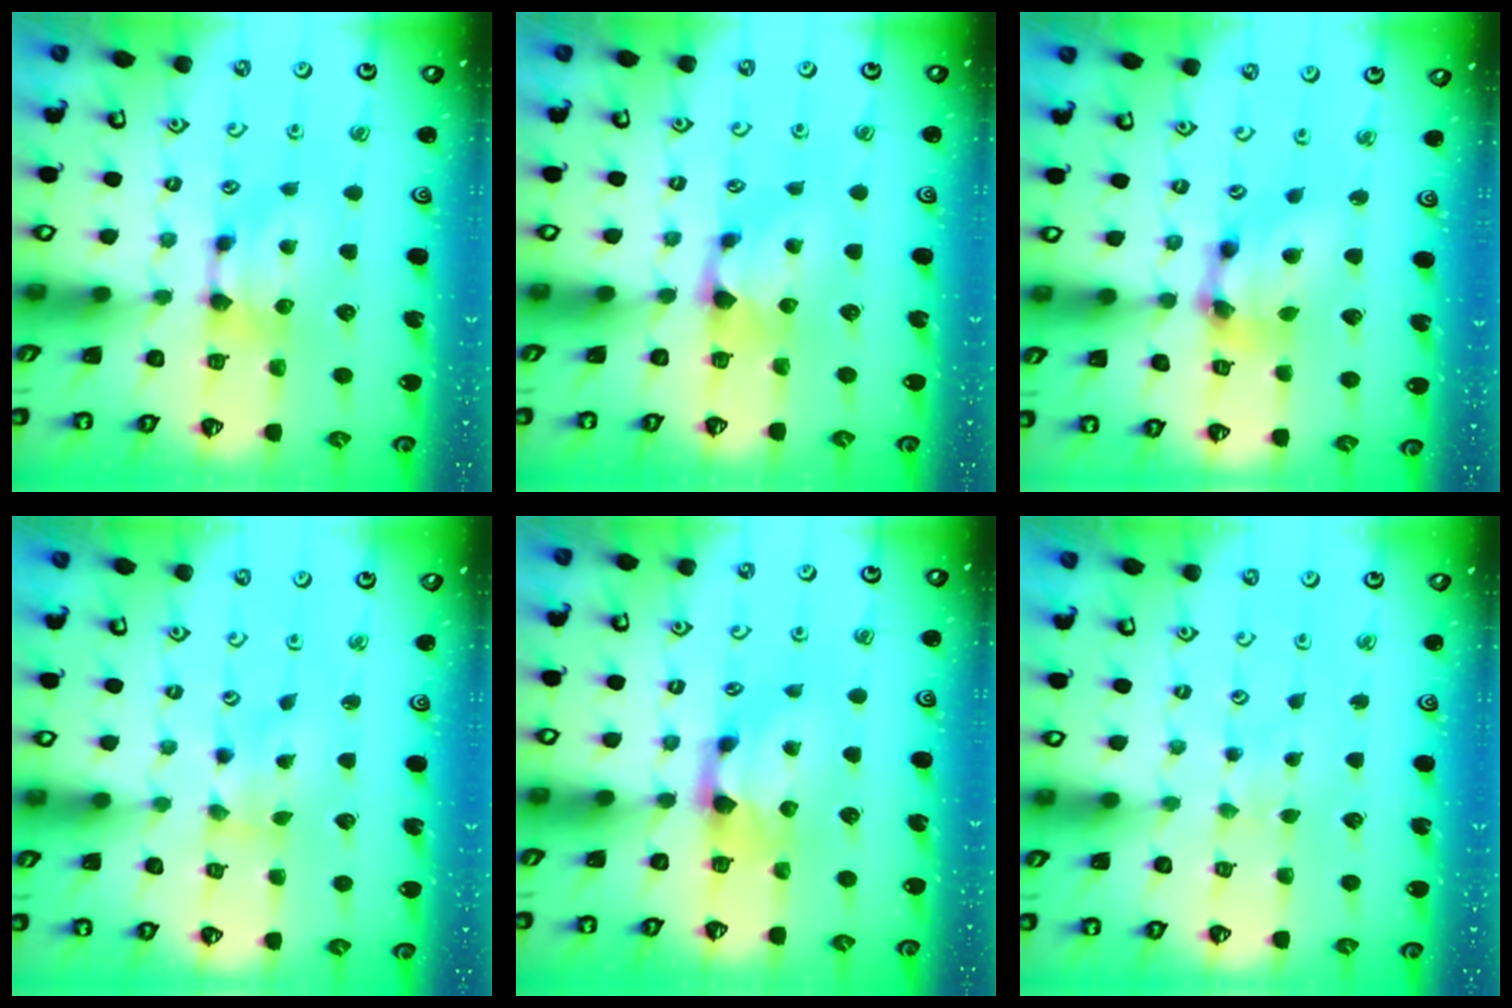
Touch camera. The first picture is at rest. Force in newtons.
{"total": 1.3, "press": 0.7, "slide": 1.0}
{"total": 6.1, "press": 5.7, "slide": 2.1}
{"total": 2.0, "press": 1.7, "slide": 1.1}
{"total": 1.6, "press": 0.9, "slide": 1.3}
{"total": 3.2, "press": 3.2, "slide": 0.2}